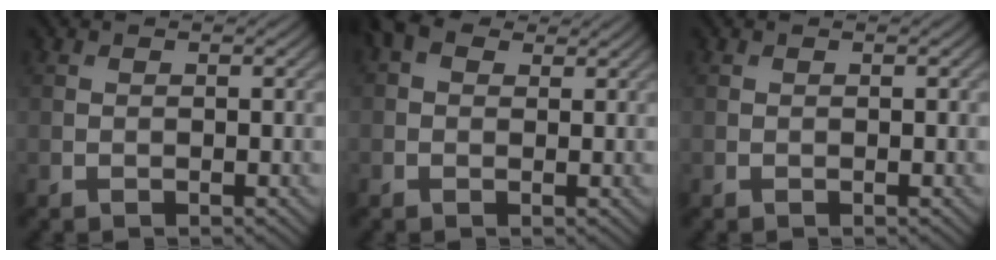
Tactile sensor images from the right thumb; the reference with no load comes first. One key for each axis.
{"total": 3.0, "fx": 1.3, "fy": 2.0, "fz": 1.8, "tx": -0.037, "ty": 0.009, "tz": 0.017}
{"total": 0.0}